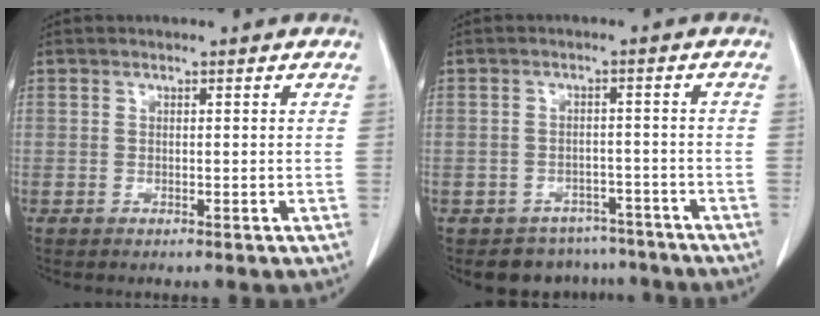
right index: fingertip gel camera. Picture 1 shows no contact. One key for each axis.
{"total": 6.4, "fx": -5.3, "fy": 3.6, "fz": -0.3, "tx": 0.019, "ty": 0.022, "tz": -0.069}